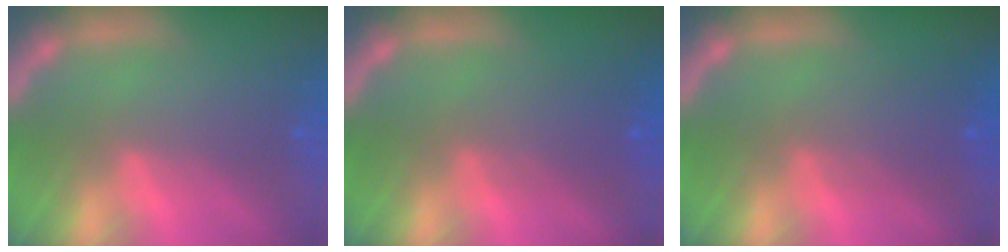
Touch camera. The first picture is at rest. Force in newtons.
{"total": 3.1}
{"total": 3.1}